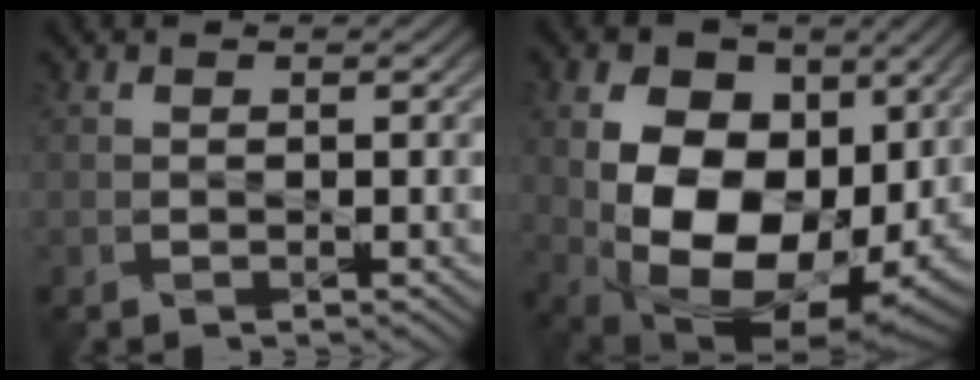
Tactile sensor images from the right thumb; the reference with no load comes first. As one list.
[{"total": 18.0, "force": [0.8, 12.7, 12.7], "torque": [-0.227, -0.020, 0.033]}]